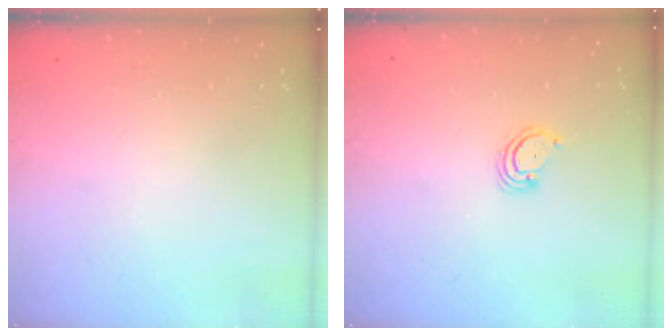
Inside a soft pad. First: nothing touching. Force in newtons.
{"total": 2.9, "press": 2.9, "slide": 0.3}